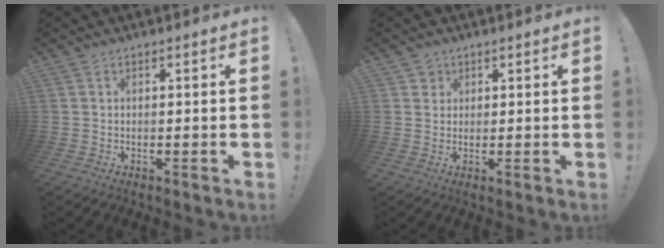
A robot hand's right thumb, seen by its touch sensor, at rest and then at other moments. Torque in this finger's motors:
{"motor_torque": [0.04, 0.01, 0.11, -0.03, -0.02]}